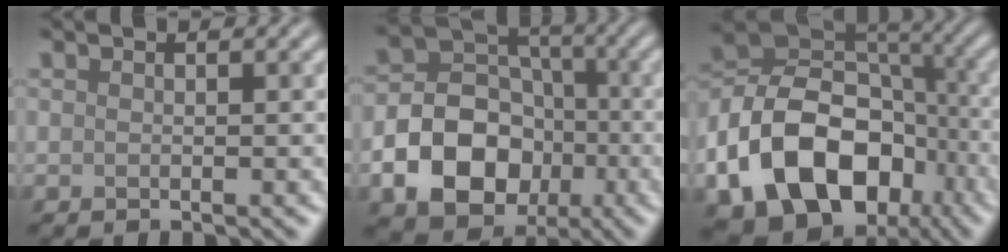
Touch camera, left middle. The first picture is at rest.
{"total": 9.9, "force": [-3.3, 7.6, 5.4], "torque": [-0.081, -0.008, -0.078]}
{"total": 15.4, "force": [-5.8, 11.3, 8.7], "torque": [-0.179, -0.015, -0.104]}